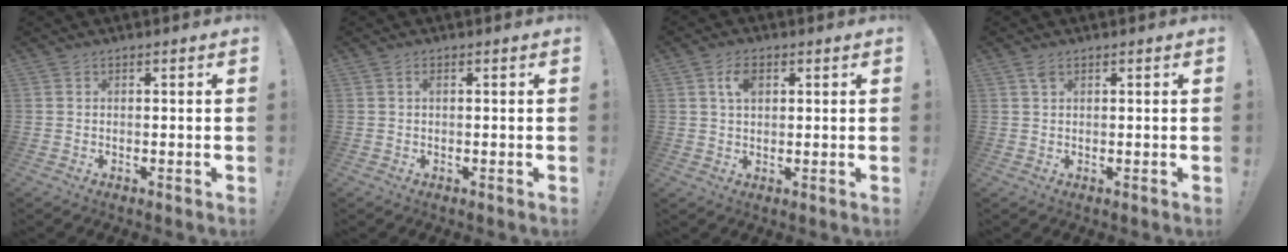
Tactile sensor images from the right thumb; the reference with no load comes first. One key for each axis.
{"total": 0.8, "fx": 0.0, "fy": 0.2, "fz": 0.8, "tx": -0.016, "ty": 0.003, "tz": -0.001}
{"total": 5.1, "fx": 1.8, "fy": 3.1, "fz": 3.7, "tx": -0.060, "ty": 0.001, "tz": 0.028}
{"total": 1.5, "fx": 0.9, "fy": 0.7, "fz": 1.0, "tx": -0.022, "ty": 0.001, "tz": 0.017}